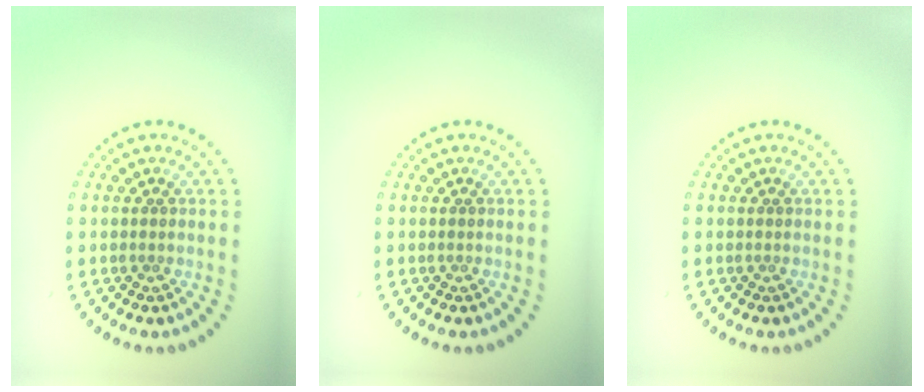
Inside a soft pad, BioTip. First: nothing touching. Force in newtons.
{"total": 0.0}
{"total": 0.0}